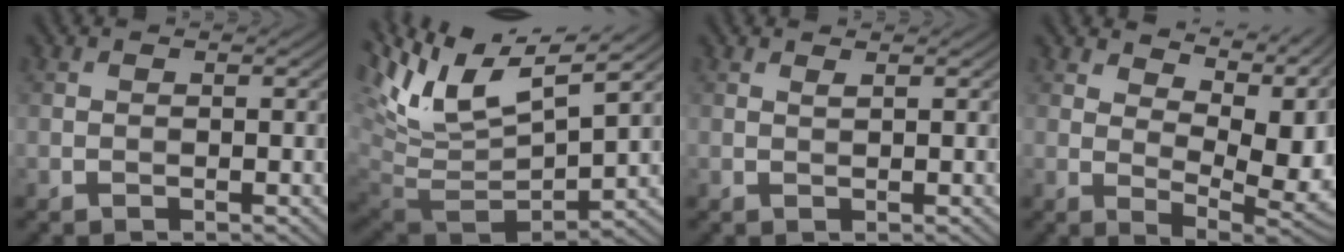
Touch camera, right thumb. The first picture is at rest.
{"total": 13.7, "force": [6.7, 5.0, 10.8], "torque": [-0.243, 0.012, 0.128]}
{"total": 0.6, "force": [0.5, -0.1, 0.3], "torque": [-0.007, 0.001, 0.010]}
{"total": 11.9, "force": [5.9, 5.5, 8.7], "torque": [-0.141, 0.003, 0.098]}